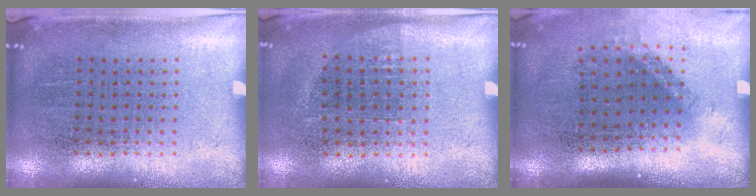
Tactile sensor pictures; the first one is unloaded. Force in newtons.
{"total": 0.7, "press": 0.6, "slide": 0.3}
{"total": 1.3, "press": 0.9, "slide": 0.9}